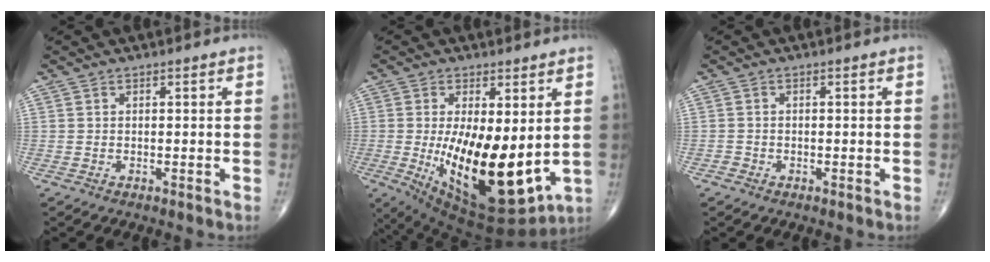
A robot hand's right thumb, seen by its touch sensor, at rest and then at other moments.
{"total": 19.1, "force": [-0.8, 7.9, 17.4], "torque": [-0.279, -0.041, 0.012]}
{"total": 0.7, "force": [-0.4, 0.6, 0.0], "torque": [0.000, 0.003, -0.010]}